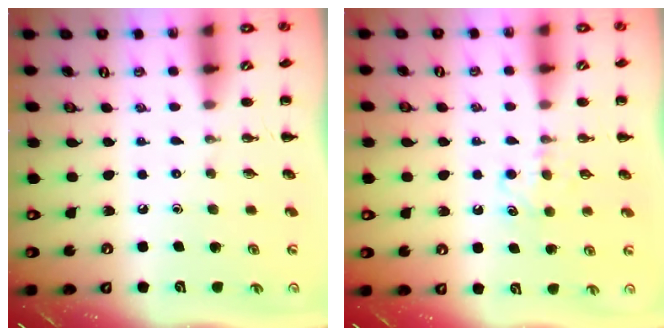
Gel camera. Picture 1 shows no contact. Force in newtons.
{"total": 5.0, "press": 4.8, "slide": 1.4}